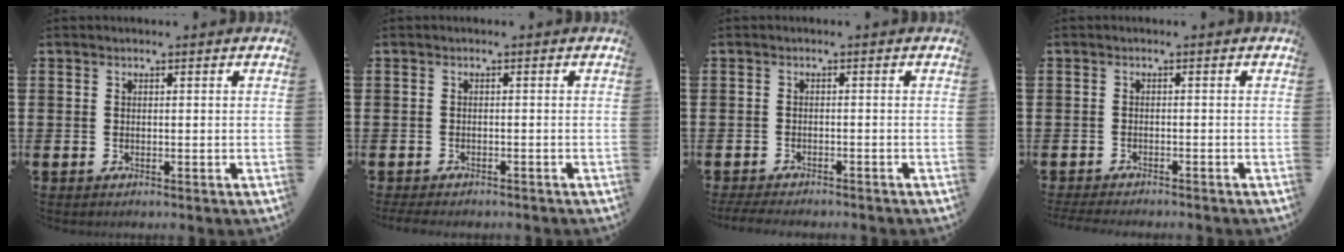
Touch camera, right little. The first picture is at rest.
{"total": 0.8, "force": [-0.8, 0.1, 0.2], "torque": [-0.005, -0.001, -0.016]}
{"total": 1.5, "force": [-1.4, 0.1, 0.4], "torque": [-0.008, 0.003, -0.029]}
{"total": 1.1, "force": [-1.1, 0.0, 0.2], "torque": [-0.005, 0.000, -0.023]}